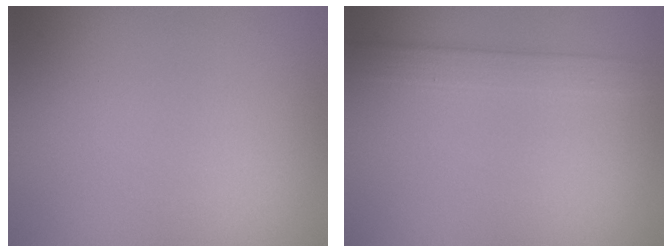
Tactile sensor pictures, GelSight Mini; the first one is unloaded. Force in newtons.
{"total": 2.5, "press": 2.5, "slide": 0.2}